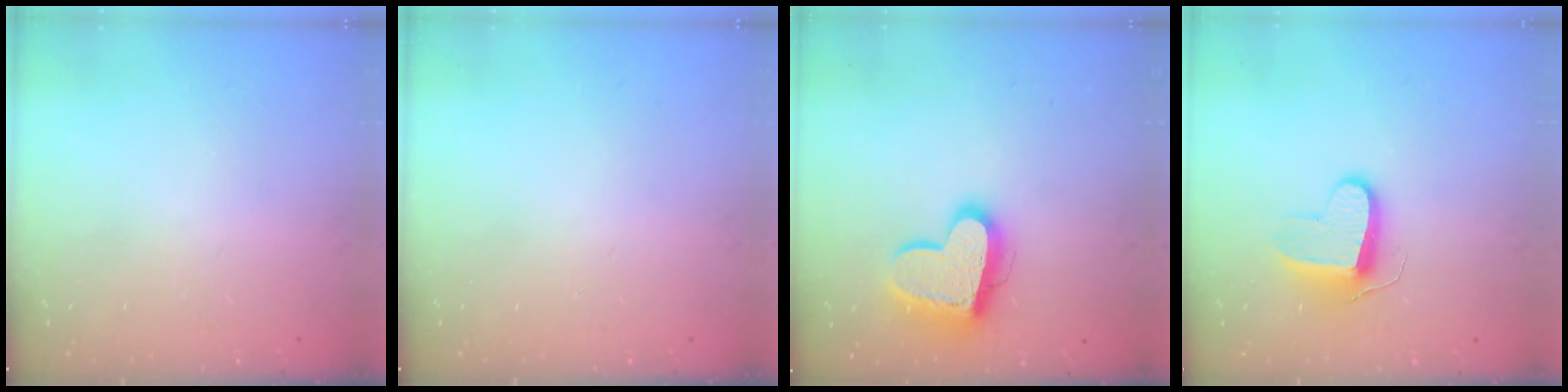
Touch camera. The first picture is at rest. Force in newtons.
{"total": 0.0}
{"total": 16.5, "press": 16.4, "slide": 1.5}
{"total": 10.2, "press": 10.2, "slide": 0.3}